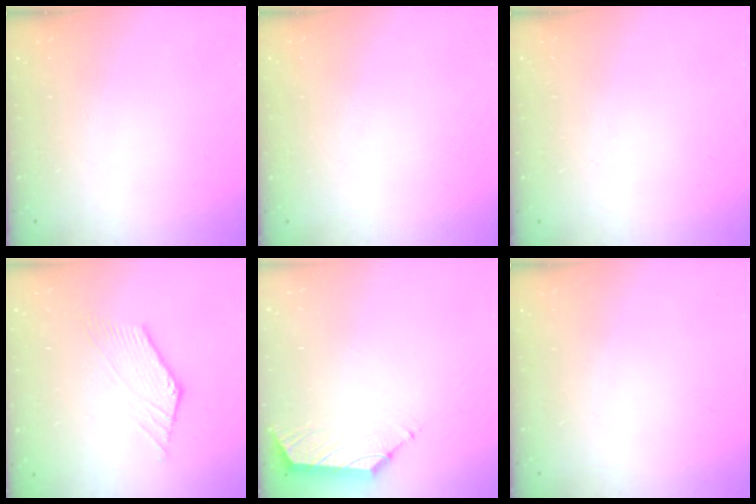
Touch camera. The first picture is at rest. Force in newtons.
{"total": 0.0}
{"total": 0.0}
{"total": 1.9, "press": 1.9, "slide": 0.2}
{"total": 1.5, "press": 1.4, "slide": 0.6}
{"total": 0.0}